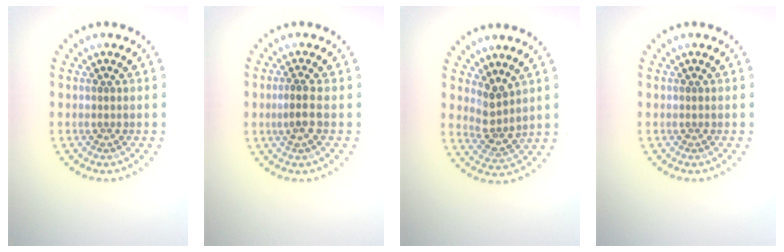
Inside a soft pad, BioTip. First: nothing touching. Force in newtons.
{"total": 1.9, "press": 1.7, "slide": 0.9}
{"total": 2.6, "press": 1.9, "slide": 1.7}
{"total": 0.0}